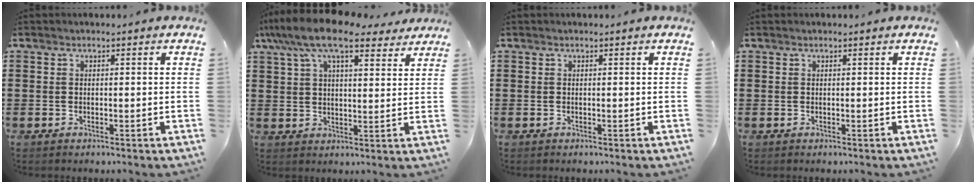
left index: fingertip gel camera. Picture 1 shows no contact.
{"total": 11.4, "force": [8.6, 3.0, 6.9], "torque": [-0.150, -0.014, 0.155]}
{"total": 0.0}
{"total": 0.0}